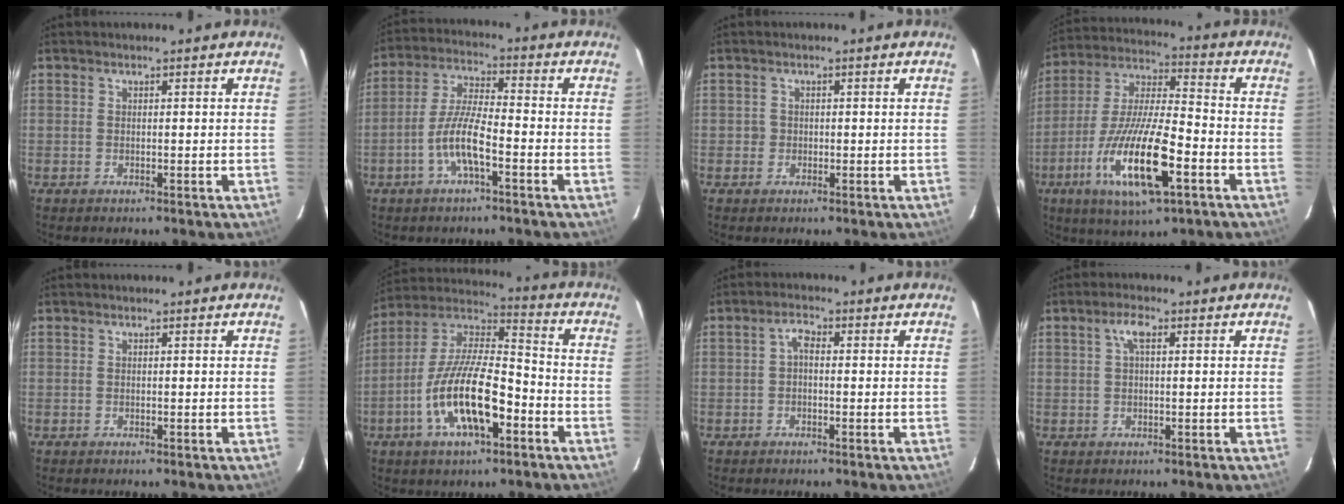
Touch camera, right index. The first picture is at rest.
{"total": 8.1, "force": [-3.6, 1.5, 7.1], "torque": [-0.148, 0.004, -0.069]}
{"total": 1.2, "force": [-0.3, 1.2, 0.0], "torque": [0.003, 0.003, -0.004]}
{"total": 18.9, "force": [-7.9, 4.6, 16.5], "torque": [-0.337, -0.029, -0.146]}
{"total": 0.0}
{"total": 17.3, "force": [-6.7, 6.1, 14.7], "torque": [-0.293, -0.007, -0.127]}
{"total": 1.7, "force": [-0.3, 0.7, 1.6], "torque": [-0.034, 0.008, -0.006]}
{"total": 2.8, "force": [0.9, 0.5, 2.5], "torque": [-0.053, 0.008, 0.017]}